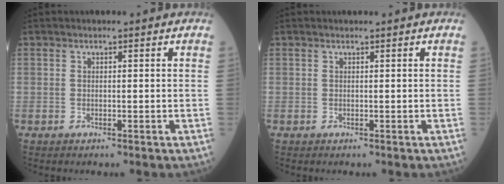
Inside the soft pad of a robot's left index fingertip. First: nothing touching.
{"total": 0.5, "force": [0.5, 0.1, 0.1], "torque": [-0.005, 0.004, 0.010]}